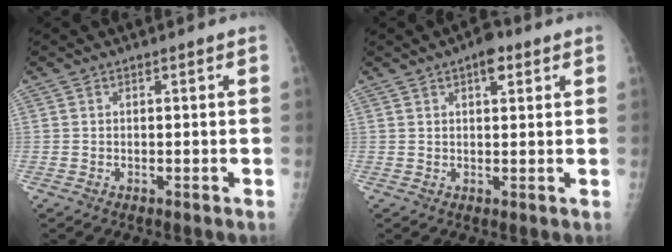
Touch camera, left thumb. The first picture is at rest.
{"total": 4.0, "force": [2.2, 1.8, 2.8], "torque": [-0.029, -0.005, 0.028]}